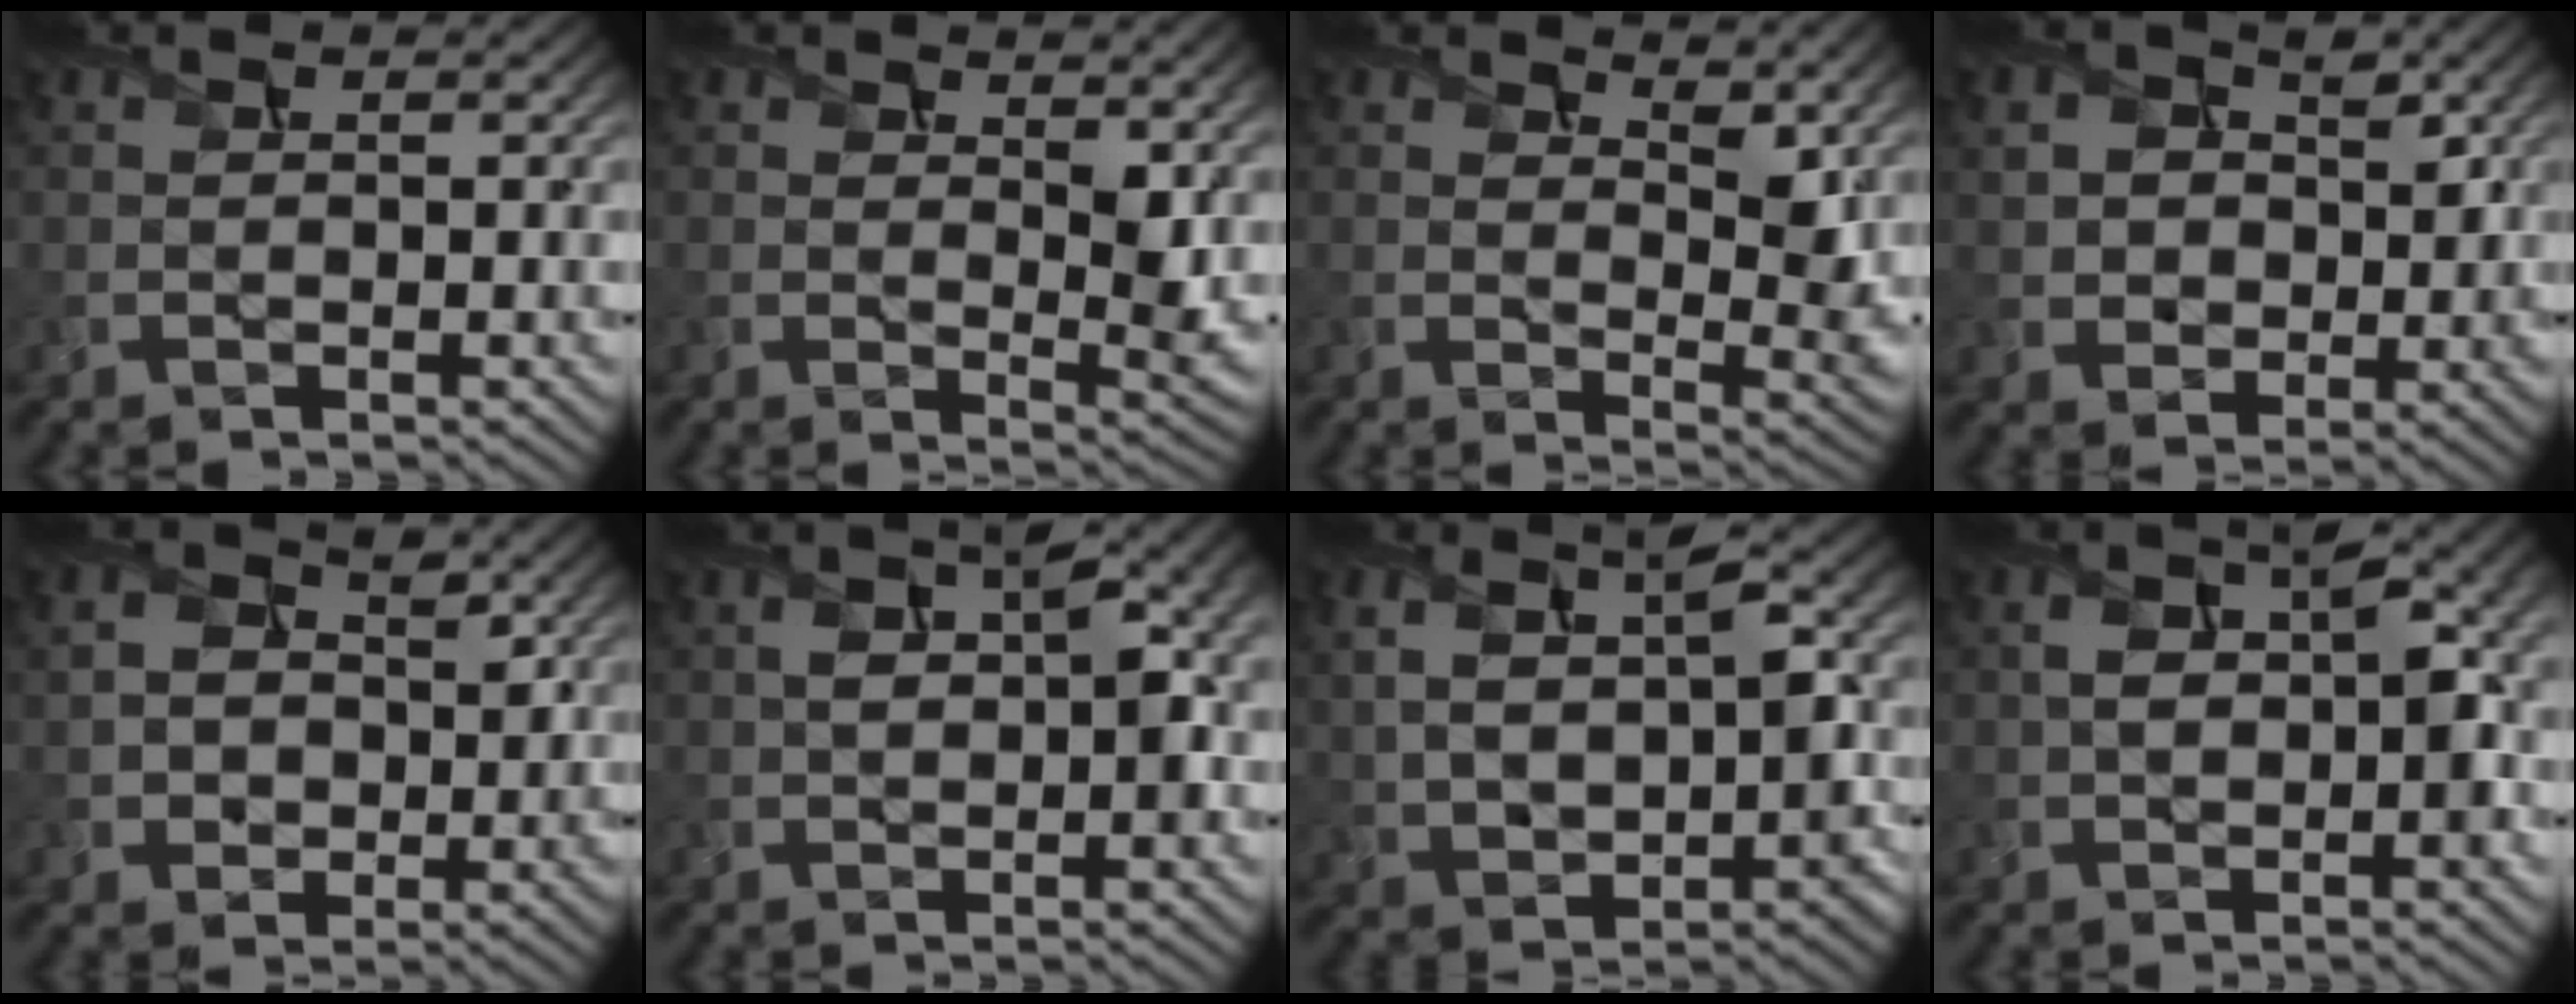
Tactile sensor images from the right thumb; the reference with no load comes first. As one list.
[{"total": 5.6, "force": [2.6, 2.7, 4.2], "torque": [-0.069, -0.010, 0.043]}, {"total": 7.4, "force": [4.9, 3.2, 4.5], "torque": [-0.078, -0.010, 0.076]}, {"total": 5.2, "force": [1.5, 4.4, 2.1], "torque": [-0.070, 0.001, 0.024]}, {"total": 5.2, "force": [0.4, 4.6, 2.4], "torque": [-0.046, 0.008, -0.007]}, {"total": 5.8, "force": [0.7, 2.9, 4.9], "torque": [-0.077, 0.007, 0.011]}, {"total": 10.2, "force": [0.5, 5.9, 8.3], "torque": [-0.154, -0.002, 0.012]}, {"total": 6.3, "force": [0.3, 3.5, 5.2], "torque": [-0.085, 0.003, 0.004]}]